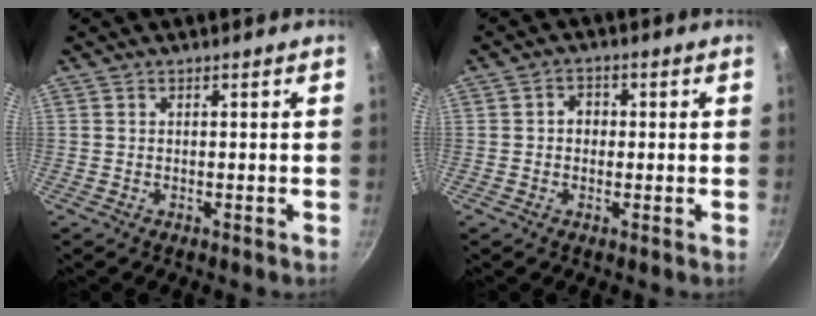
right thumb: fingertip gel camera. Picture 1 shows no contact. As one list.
[{"total": 3.0, "force": [0.0, 2.6, 1.5], "torque": [-0.008, 0.009, -0.003]}]